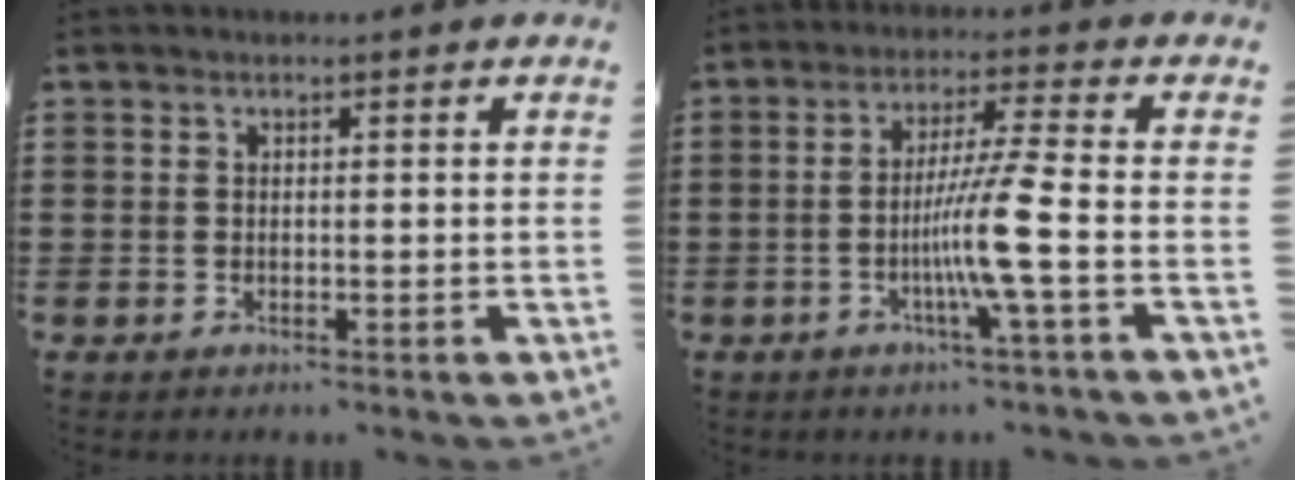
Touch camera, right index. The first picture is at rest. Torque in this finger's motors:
{"motor_torque": [2.14, 0.00, 0.58, 0.19]}